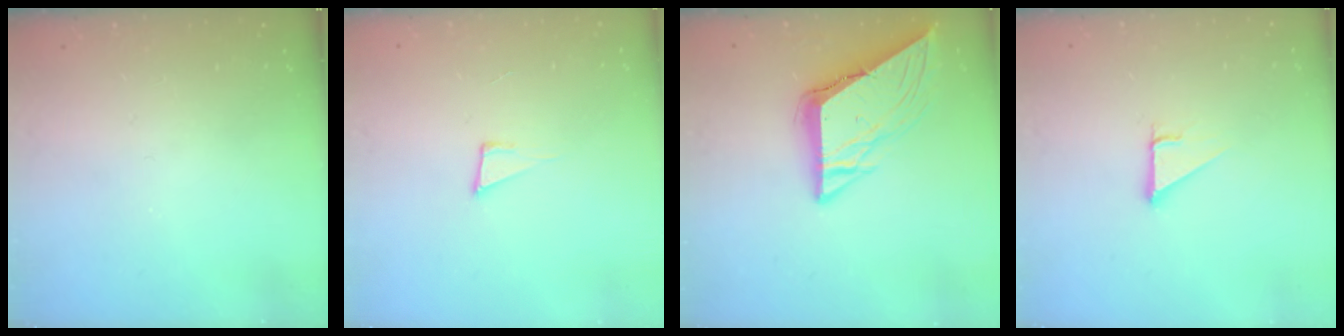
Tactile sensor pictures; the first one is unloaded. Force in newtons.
{"total": 5.7, "press": 4.5, "slide": 3.4}
{"total": 10.7, "press": 10.6, "slide": 1.3}
{"total": 2.7, "press": 2.7, "slide": 0.0}